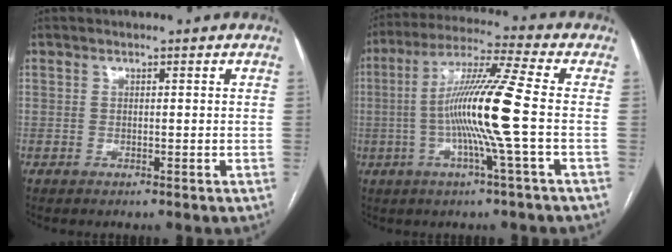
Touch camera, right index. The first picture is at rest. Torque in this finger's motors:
{"motor_torque": [2.01, -0.13, 0.90, 0.21]}